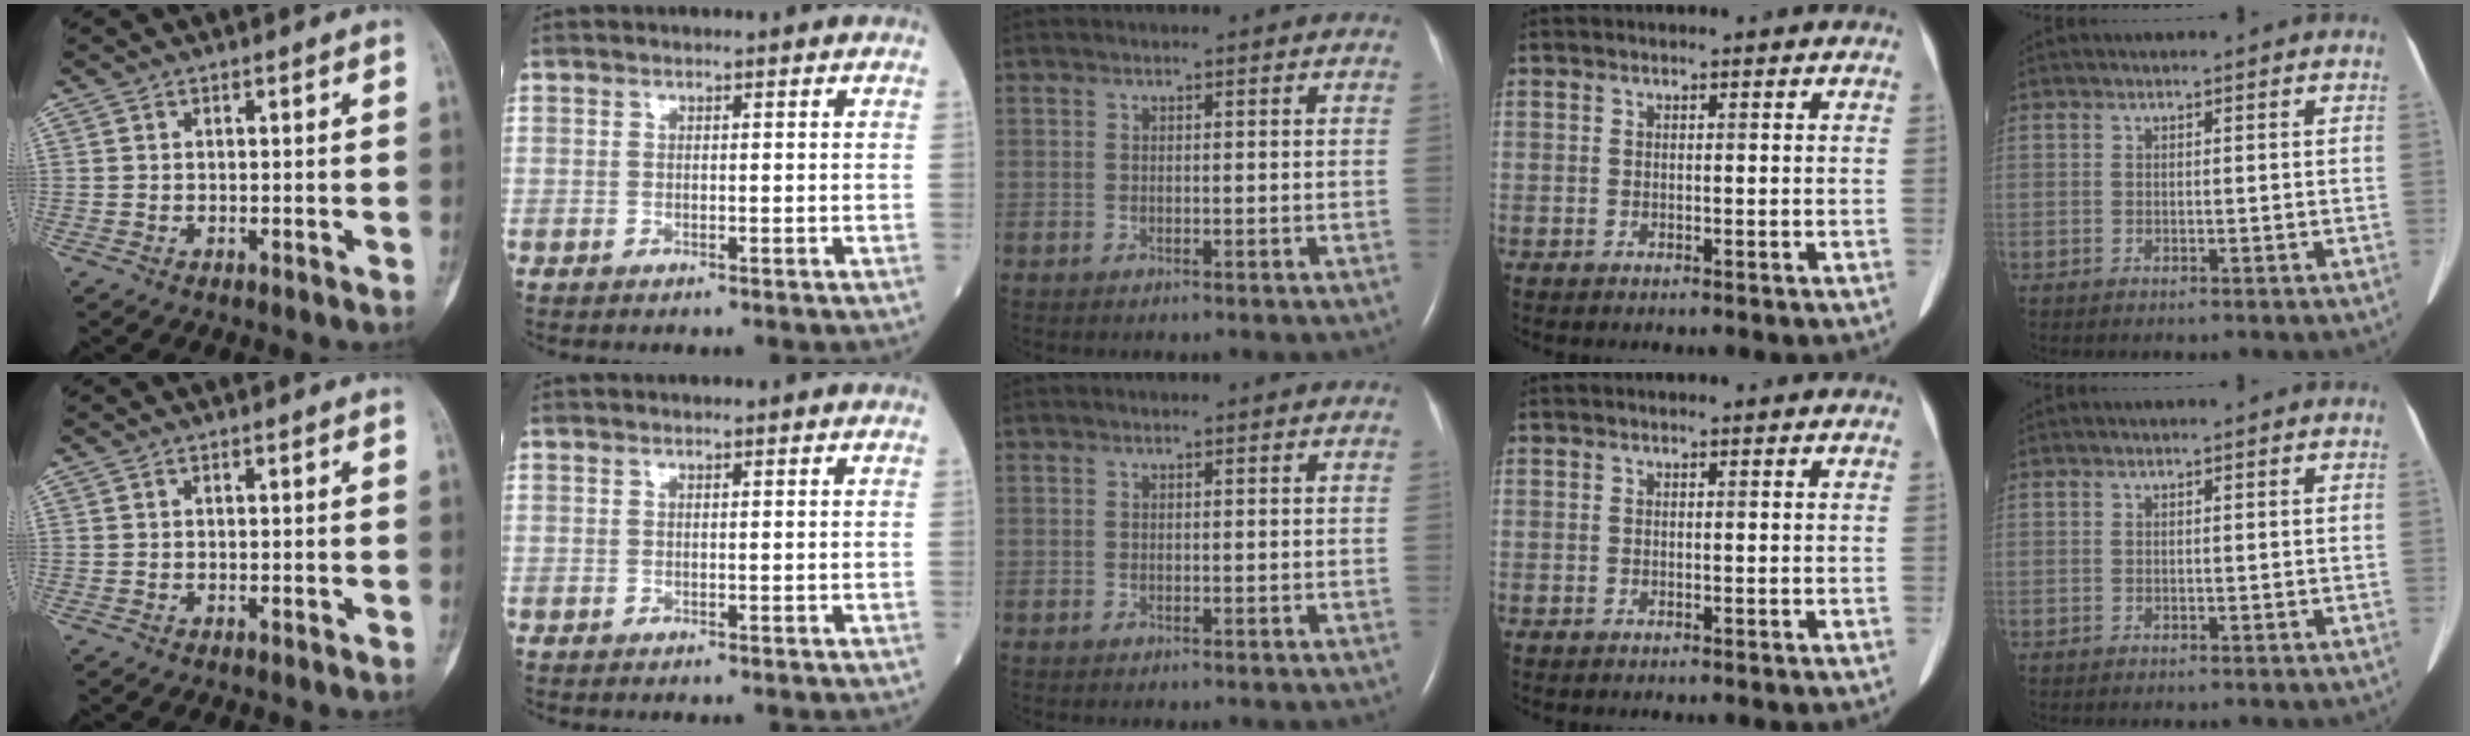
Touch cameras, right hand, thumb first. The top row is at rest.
{}